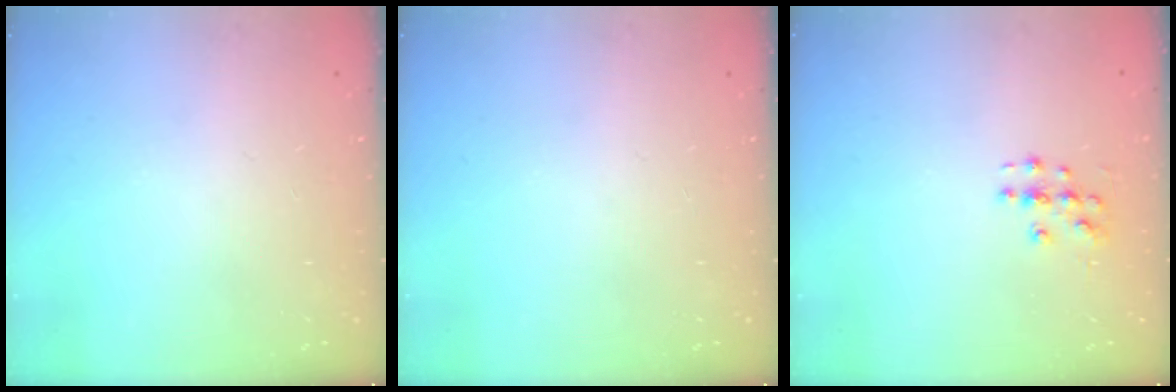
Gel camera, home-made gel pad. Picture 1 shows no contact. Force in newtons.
{"total": 0.0}
{"total": 3.6, "press": 3.6, "slide": 0.3}